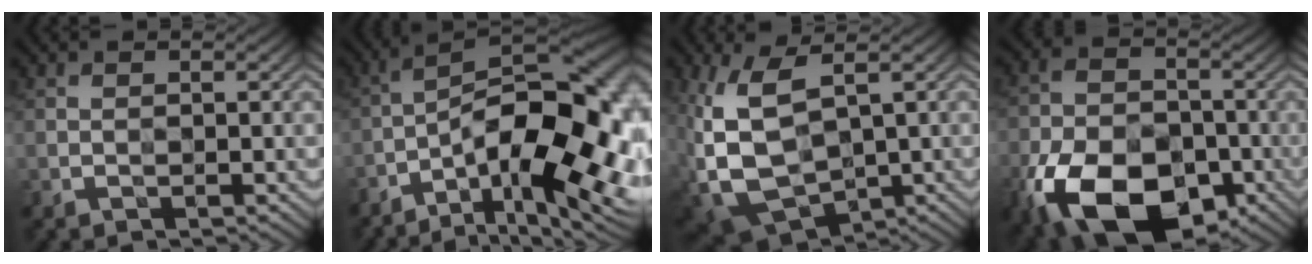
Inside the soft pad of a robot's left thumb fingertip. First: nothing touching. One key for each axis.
{"total": 19.4, "fx": -6.3, "fy": 7.4, "fz": 16.8, "tx": -0.238, "ty": -0.010, "tz": -0.108}
{"total": 14.1, "fx": 1.2, "fy": 8.3, "fz": 11.3, "tx": -0.288, "ty": -0.035, "tz": 0.038}
{"total": 16.8, "fx": -8.1, "fy": 10.2, "fz": 10.6, "tx": -0.236, "ty": -0.045, "tz": -0.145}